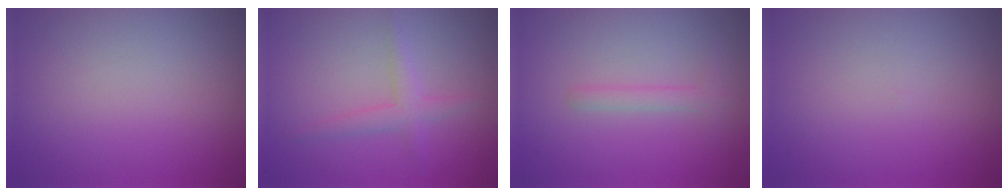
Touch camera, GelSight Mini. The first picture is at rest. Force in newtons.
{"total": 2.0, "press": 2.0, "slide": 0.0}
{"total": 1.3, "press": 1.3, "slide": 0.1}
{"total": 0.0}